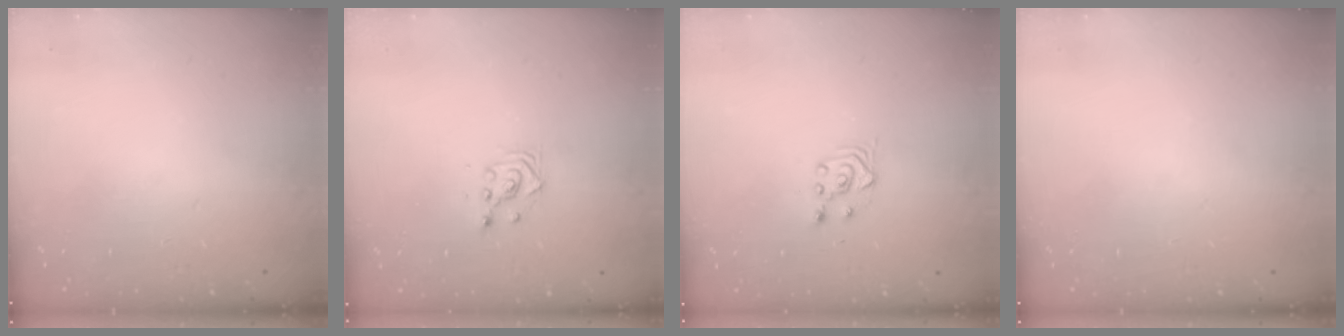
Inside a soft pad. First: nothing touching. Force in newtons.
{"total": 2.9, "press": 2.9, "slide": 0.1}
{"total": 3.3, "press": 3.0, "slide": 1.4}
{"total": 0.0}